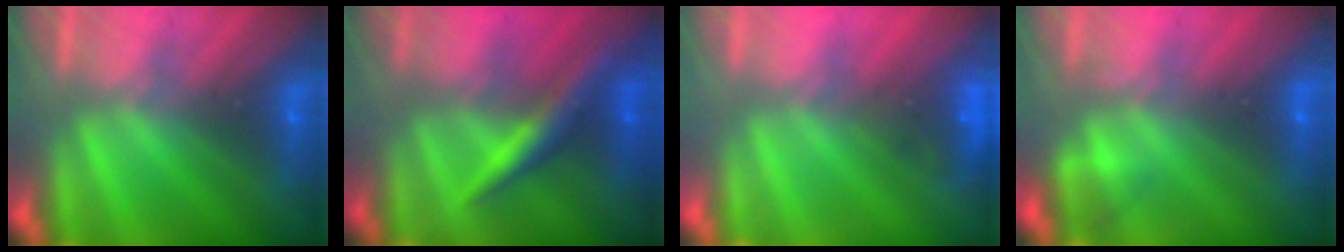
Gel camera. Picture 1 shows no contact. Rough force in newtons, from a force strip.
{"total": 2.4}
{"total": 4.6}
{"total": 2.3}